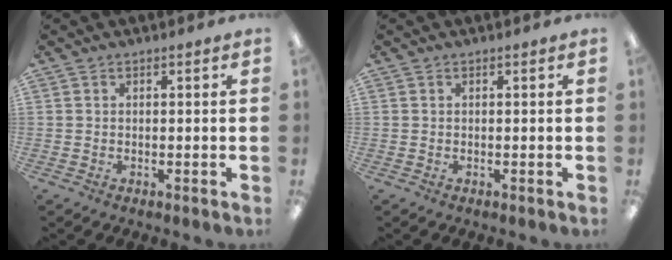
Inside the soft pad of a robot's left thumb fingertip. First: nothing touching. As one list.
[{"total": 0.0}]